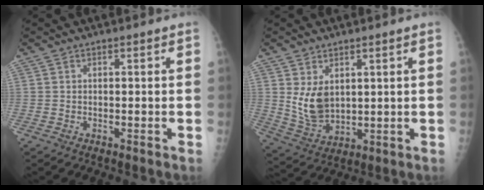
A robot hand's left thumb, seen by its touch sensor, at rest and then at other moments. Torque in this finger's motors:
{"motor_torque": [0.30, 0.51, 0.74, -0.58, 0.08]}